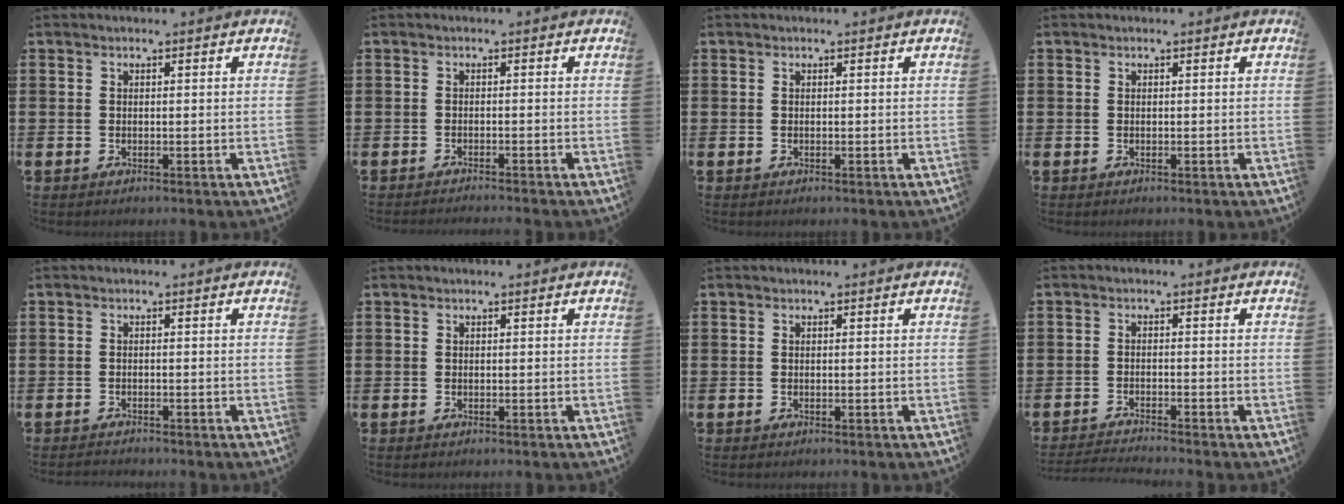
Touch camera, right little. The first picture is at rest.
{"total": 0.8, "force": [-0.7, -0.2, 0.0], "torque": [0.001, -0.001, -0.016]}
{"total": 0.0}
{"total": 0.0}
{"total": 0.7, "force": [-0.7, 0.0, 0.0], "torque": [-0.002, -0.001, -0.014]}
{"total": 0.0}
{"total": 0.0}
{"total": 1.5, "force": [-1.5, -0.2, 0.2], "torque": [-0.005, 0.001, -0.030]}